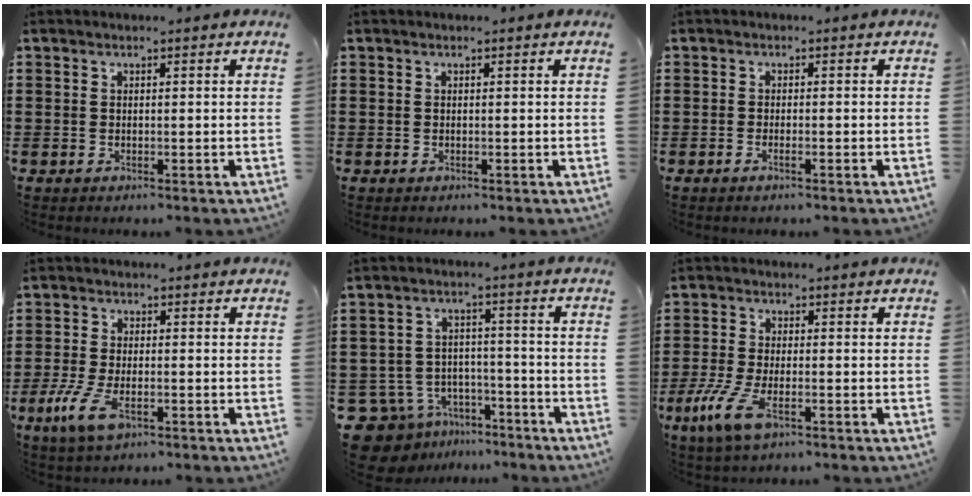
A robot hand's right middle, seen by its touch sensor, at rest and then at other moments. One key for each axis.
{"total": 0.0}
{"total": 0.9, "fx": -0.5, "fy": 0.1, "fz": 0.8, "tx": -0.015, "ty": -0.004, "tz": -0.008}
{"total": 6.3, "fx": -2.8, "fy": 2.6, "fz": 5.0, "tx": -0.122, "ty": -0.012, "tz": -0.058}
{"total": 8.2, "fx": -7.1, "fy": 3.9, "fz": 1.0, "tx": -0.047, "ty": 0.021, "tz": -0.142}
{"total": 7.2, "fx": -3.4, "fy": 2.8, "fz": 5.7, "tx": -0.139, "ty": -0.012, "tz": -0.068}